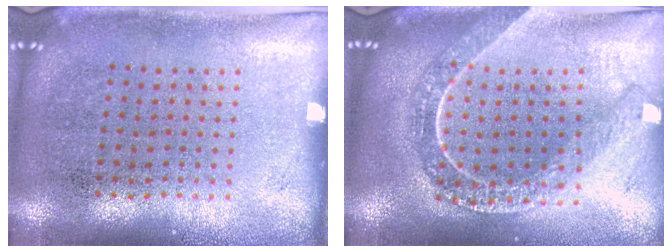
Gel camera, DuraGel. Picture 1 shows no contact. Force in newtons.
{"total": 2.3, "press": 1.9, "slide": 1.2}